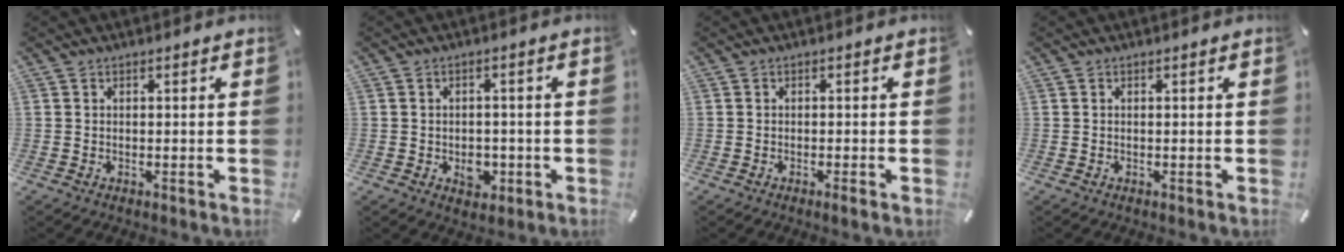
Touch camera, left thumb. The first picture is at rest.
{"total": 5.0, "force": [-1.3, 3.7, 3.0], "torque": [-0.033, 0.001, -0.022]}
{"total": 1.7, "force": [-0.8, 0.2, 1.6], "torque": [-0.025, -0.002, -0.013]}
{"total": 0.0}